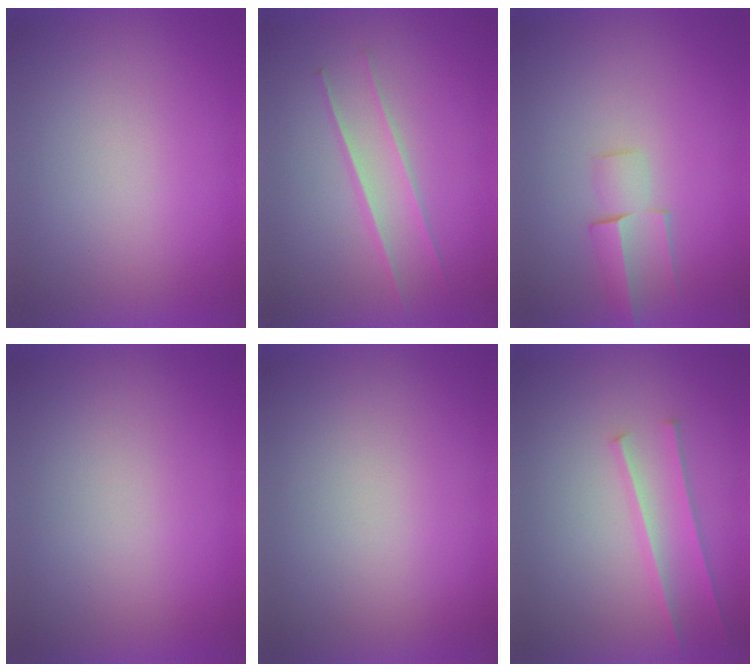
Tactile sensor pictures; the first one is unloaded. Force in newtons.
{"total": 2.3}
{"total": 2.5}
{"total": 0.0}
{"total": 0.0}
{"total": 2.2}